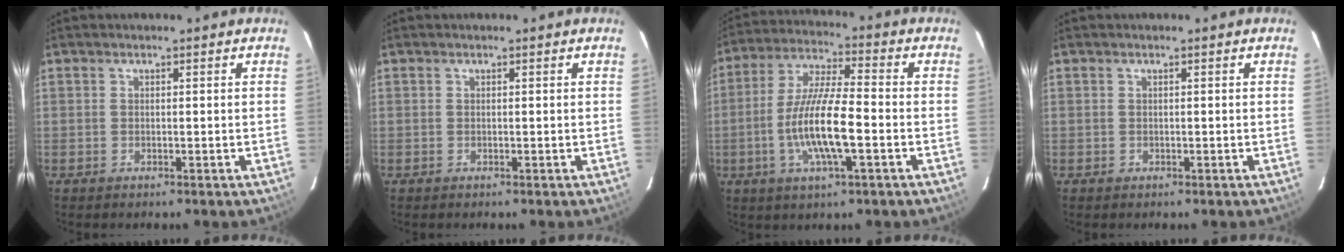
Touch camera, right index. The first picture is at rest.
{"total": 0.0}
{"total": 13.1, "force": [-3.5, 2.3, 12.4], "torque": [-0.249, -0.004, -0.068]}
{"total": 0.5, "force": [-0.3, 0.4, 0.0], "torque": [0.004, 0.001, -0.002]}